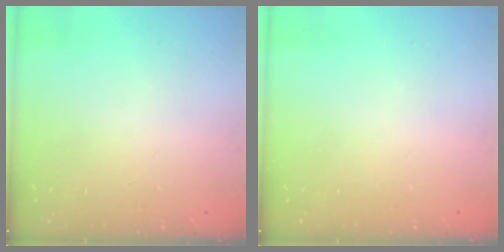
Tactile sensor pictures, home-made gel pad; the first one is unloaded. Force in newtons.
{"total": 0.0}